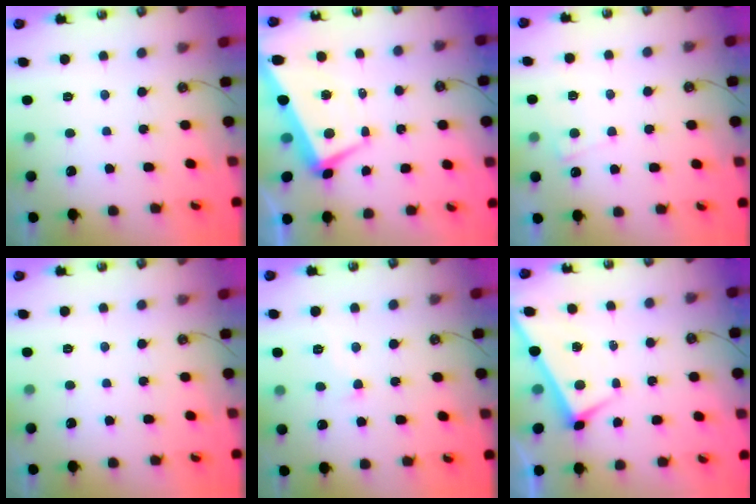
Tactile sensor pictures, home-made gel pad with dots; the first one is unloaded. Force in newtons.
{"total": 1.9, "press": 1.5, "slide": 1.1}
{"total": 5.2, "press": 5.2, "slide": 0.5}
{"total": 0.0}
{"total": 1.2, "press": 1.1, "slide": 0.5}
{"total": 1.7, "press": 1.7, "slide": 0.1}